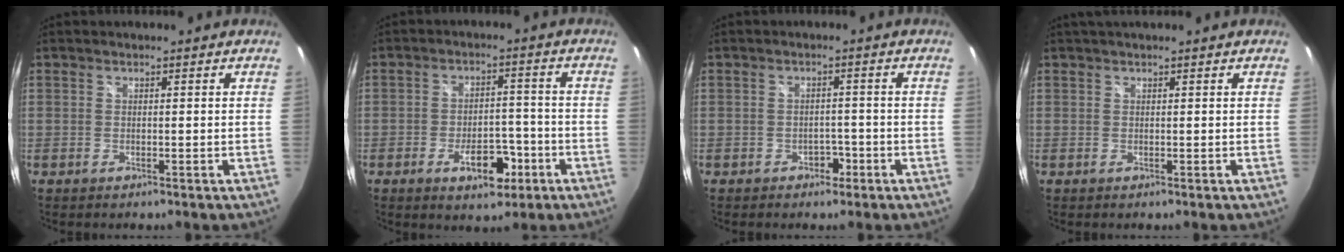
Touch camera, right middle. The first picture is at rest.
{"total": 7.9, "force": [-3.9, 4.1, 5.5], "torque": [-0.097, 0.004, -0.048]}
{"total": 2.5, "force": [-1.5, 1.8, 0.7], "torque": [-0.014, 0.003, -0.020]}
{"total": 2.4, "force": [2.0, 0.1, 1.4], "torque": [-0.028, 0.008, 0.024]}